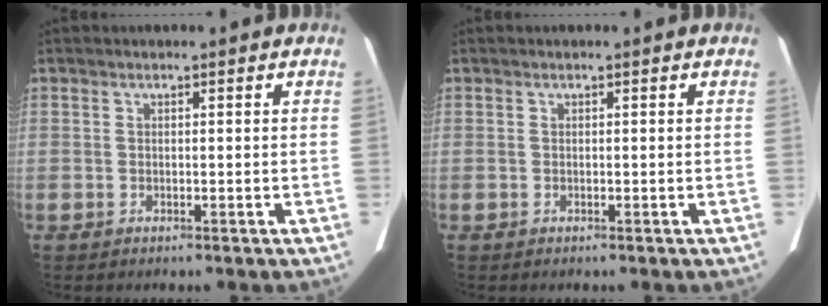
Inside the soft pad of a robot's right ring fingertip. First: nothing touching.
{"total": 0.0}